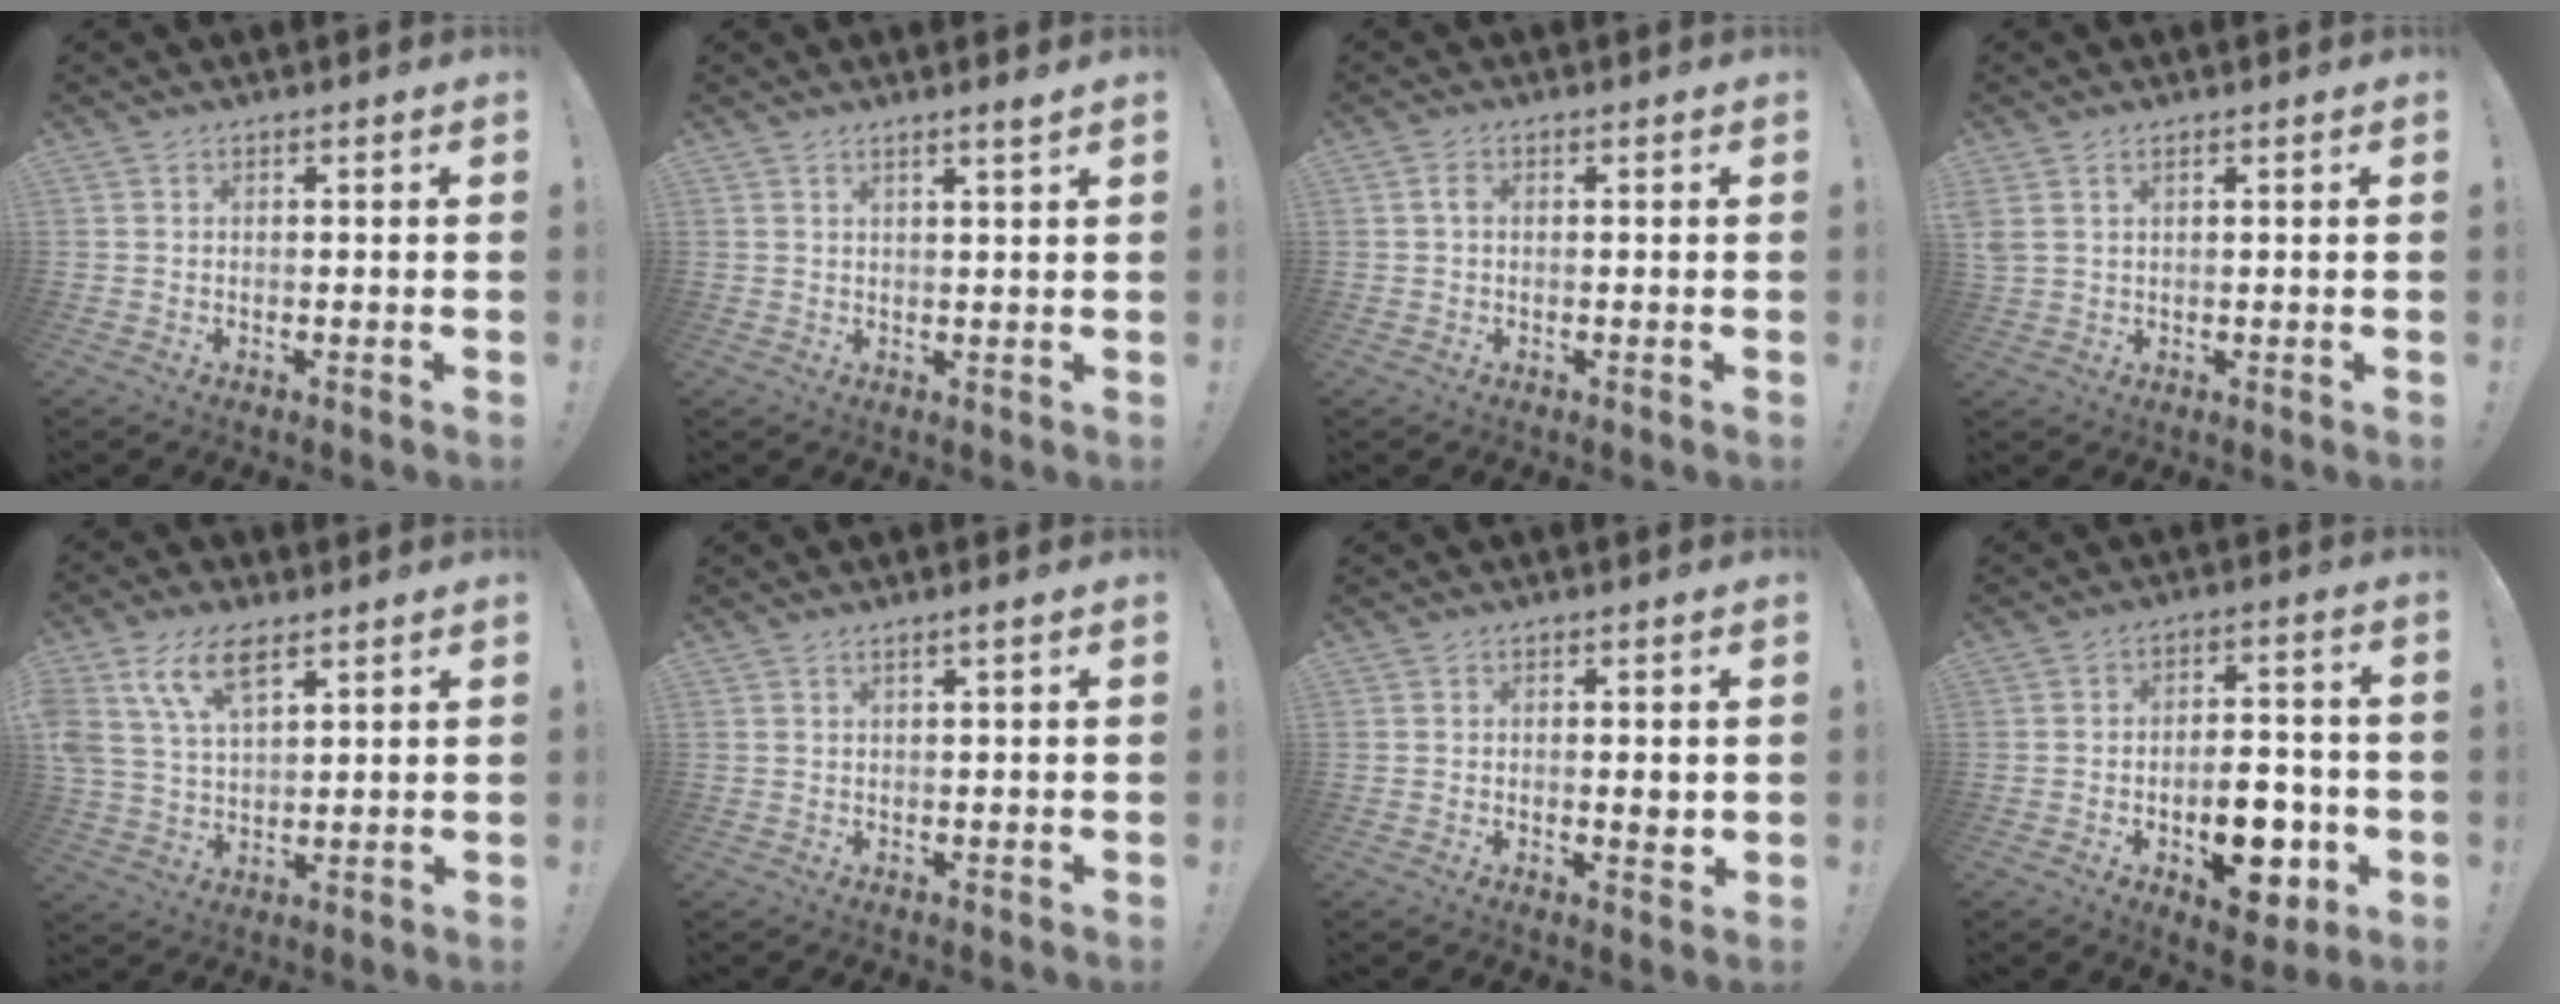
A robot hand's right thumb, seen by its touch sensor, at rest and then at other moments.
{"total": 2.0, "force": [1.3, -0.2, 1.6], "torque": [-0.027, -0.002, 0.020]}
{"total": 1.6, "force": [0.1, 0.9, 1.3], "torque": [-0.030, 0.007, 0.001]}
{"total": 2.9, "force": [1.5, 1.8, 1.8], "torque": [-0.051, 0.000, 0.029]}
{"total": 11.8, "force": [6.6, 5.6, 8.0], "torque": [-0.178, -0.013, 0.125]}
{"total": 1.7, "force": [0.9, -0.1, 1.4], "torque": [-0.024, -0.001, 0.014]}
{"total": 2.4, "force": [0.2, 1.1, 2.2], "torque": [-0.019, -0.006, 0.000]}
{"total": 13.6, "force": [-4.8, 7.8, 10.0], "torque": [-0.124, 0.035, -0.068]}